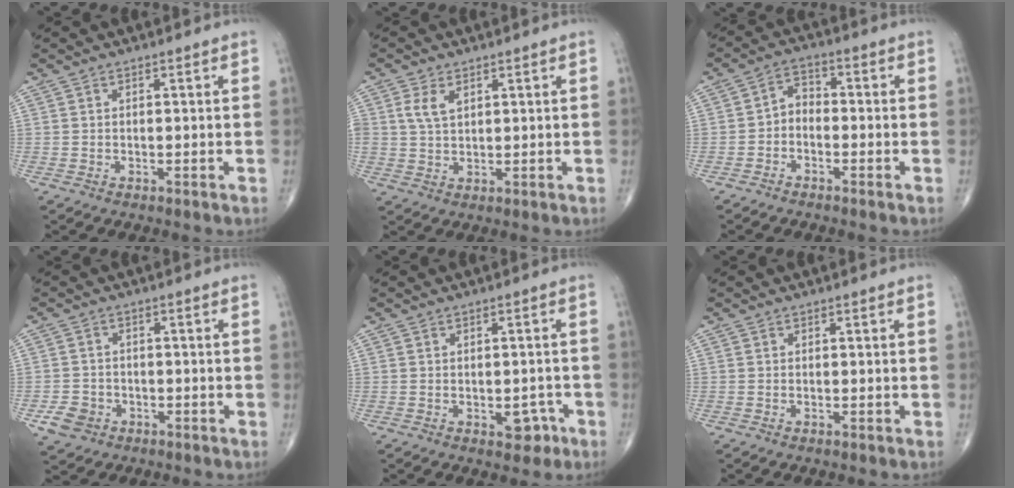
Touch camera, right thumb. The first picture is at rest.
{"total": 4.0, "force": [1.6, 2.4, 2.7], "torque": [-0.049, -0.003, 0.035]}
{"total": 3.9, "force": [-1.5, 2.7, 2.3], "torque": [-0.025, 0.028, -0.041]}
{"total": 3.8, "force": [-1.5, 3.2, 1.5], "torque": [-0.023, 0.005, -0.021]}
{"total": 3.7, "force": [-1.6, 2.3, 2.4], "torque": [-0.010, 0.013, -0.017]}
{"total": 0.0}